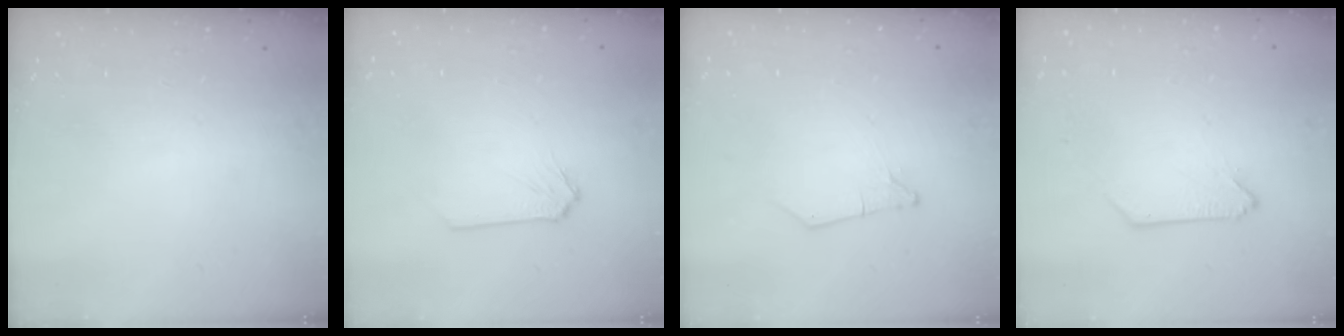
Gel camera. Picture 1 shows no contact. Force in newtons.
{"total": 0.0}
{"total": 0.0}
{"total": 0.0}